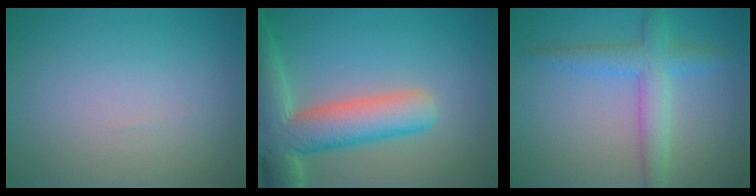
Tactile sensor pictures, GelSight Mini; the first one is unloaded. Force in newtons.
{"total": 9.0, "press": 9.0, "slide": 0.8}
{"total": 3.9, "press": 3.9, "slide": 0.0}